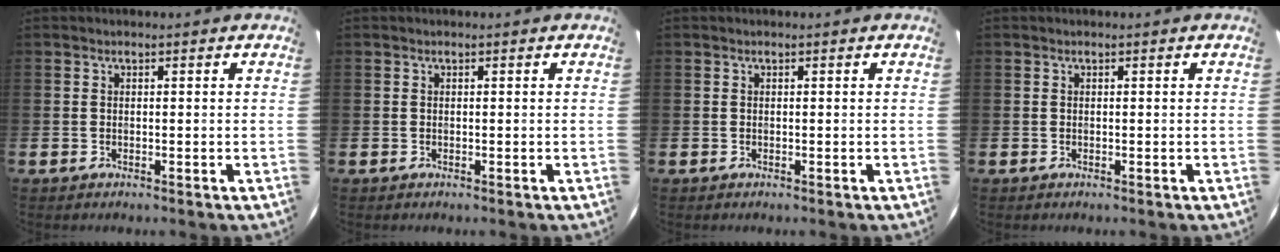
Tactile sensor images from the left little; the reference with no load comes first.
{"total": 0.0}
{"total": 0.0}
{"total": 0.0}